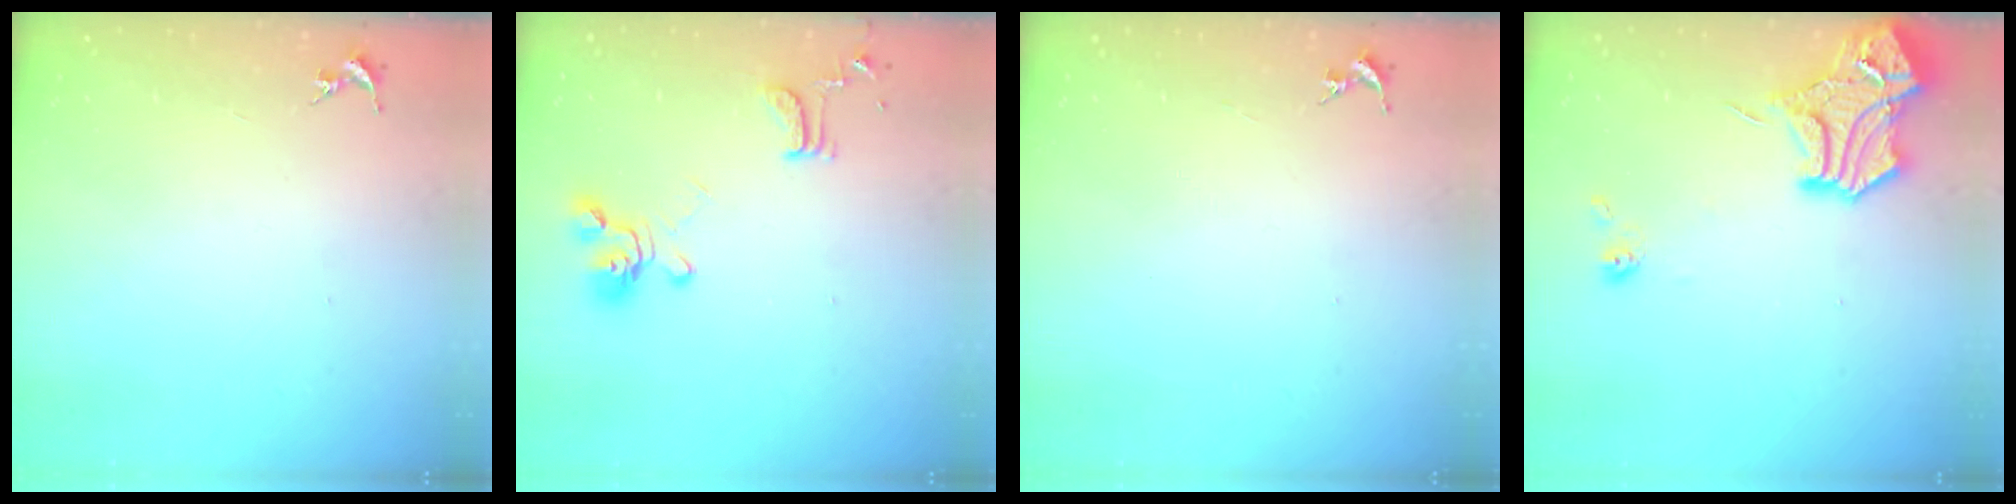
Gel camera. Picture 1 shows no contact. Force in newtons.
{"total": 14.3, "press": 14.3, "slide": 1.3}
{"total": 0.0}
{"total": 15.5, "press": 15.4, "slide": 1.4}